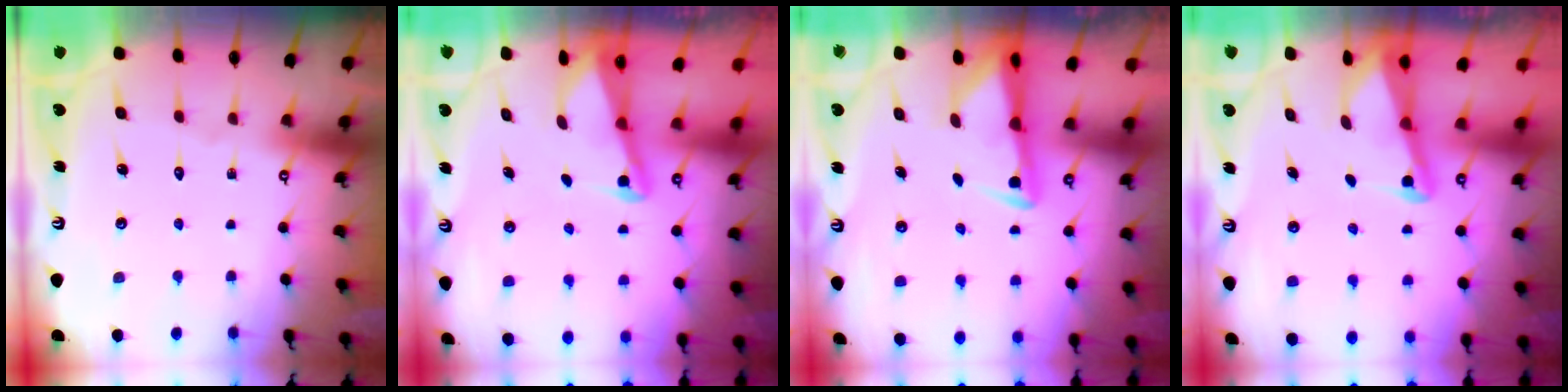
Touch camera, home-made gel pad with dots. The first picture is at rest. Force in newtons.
{"total": 2.2, "press": 2.2, "slide": 0.3}
{"total": 2.9, "press": 2.8, "slide": 0.4}
{"total": 2.2, "press": 2.2, "slide": 0.3}